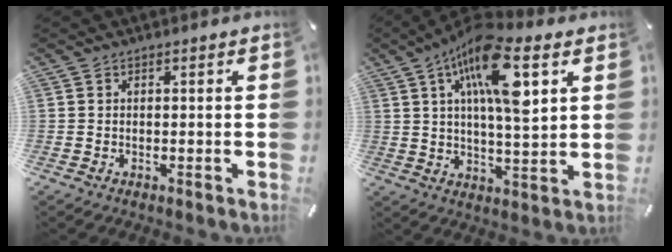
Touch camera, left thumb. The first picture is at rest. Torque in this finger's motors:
{"motor_torque": [0.55, 1.15, 1.62, -1.16, 0.56]}